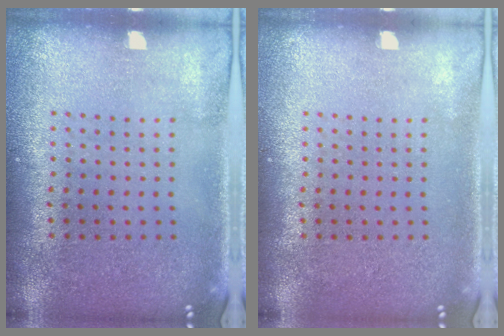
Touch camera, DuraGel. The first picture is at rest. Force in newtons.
{"total": 0.0}